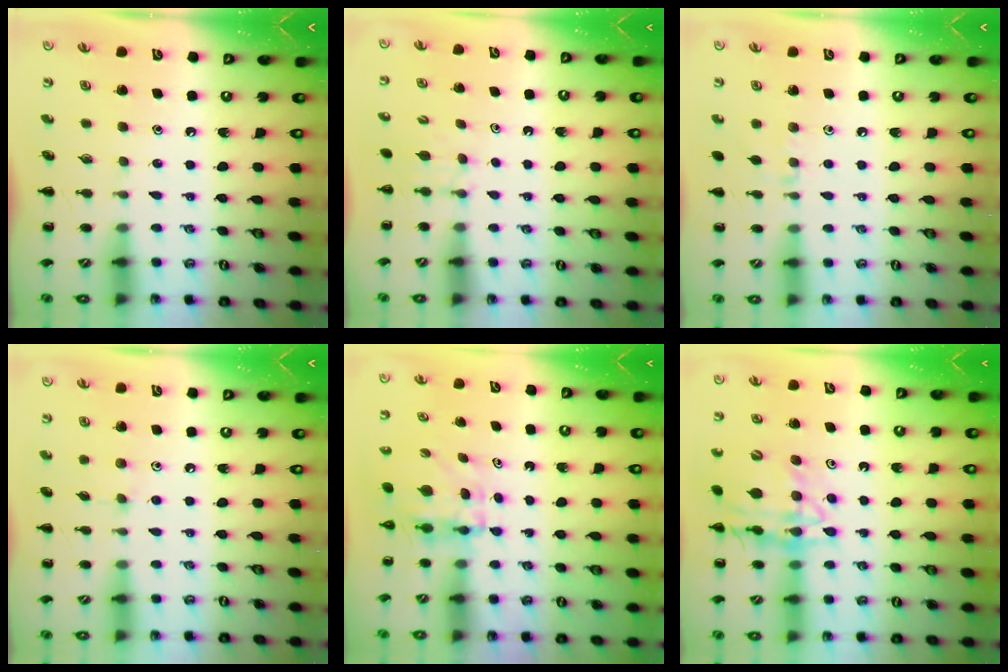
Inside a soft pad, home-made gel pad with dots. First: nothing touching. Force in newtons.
{"total": 2.6, "press": 2.4, "slide": 1.0}
{"total": 5.4, "press": 5.1, "slide": 1.8}
{"total": 4.2, "press": 3.8, "slide": 1.7}
{"total": 4.0, "press": 4.0, "slide": 0.3}
{"total": 16.5, "press": 16.3, "slide": 2.7}